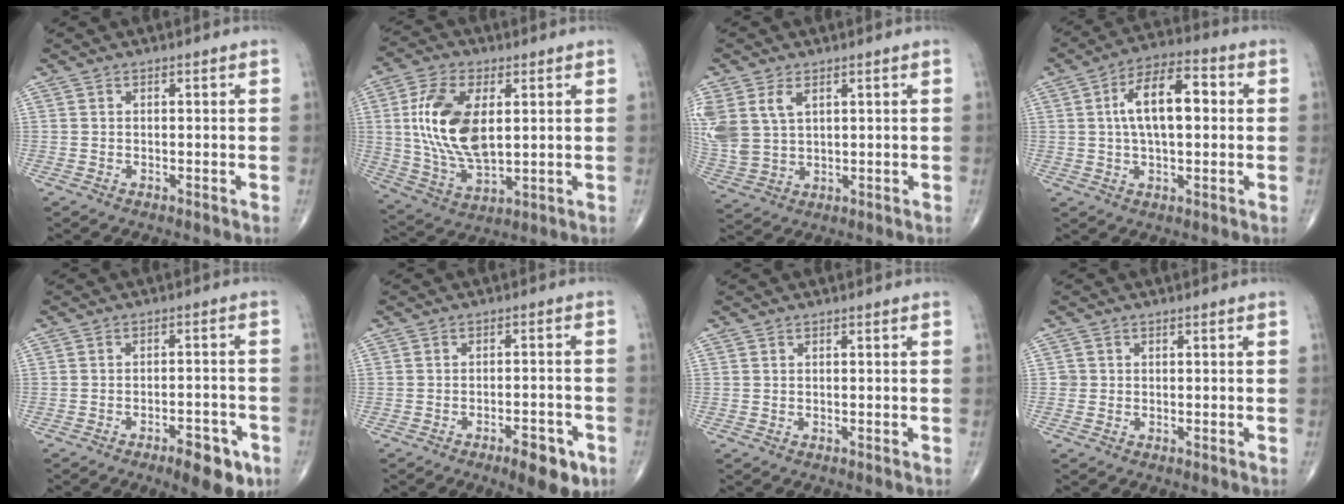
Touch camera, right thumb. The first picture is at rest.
{"total": 16.1, "force": [2.7, 8.3, 13.4], "torque": [-0.263, -0.011, 0.058]}
{"total": 11.4, "force": [4.0, 7.6, 7.6], "torque": [-0.191, -0.005, 0.093]}
{"total": 12.7, "force": [1.7, 6.0, 11.0], "torque": [-0.182, 0.022, 0.024]}
{"total": 9.5, "force": [-5.5, 3.5, 6.8], "torque": [-0.074, 0.032, -0.074]}
{"total": 7.4, "force": [-4.0, 2.5, 5.6], "torque": [-0.069, 0.015, -0.052]}
{"total": 0.0}
{"total": 1.0, "force": [-0.1, 1.0, 0.0], "torque": [0.005, 0.004, -0.003]}